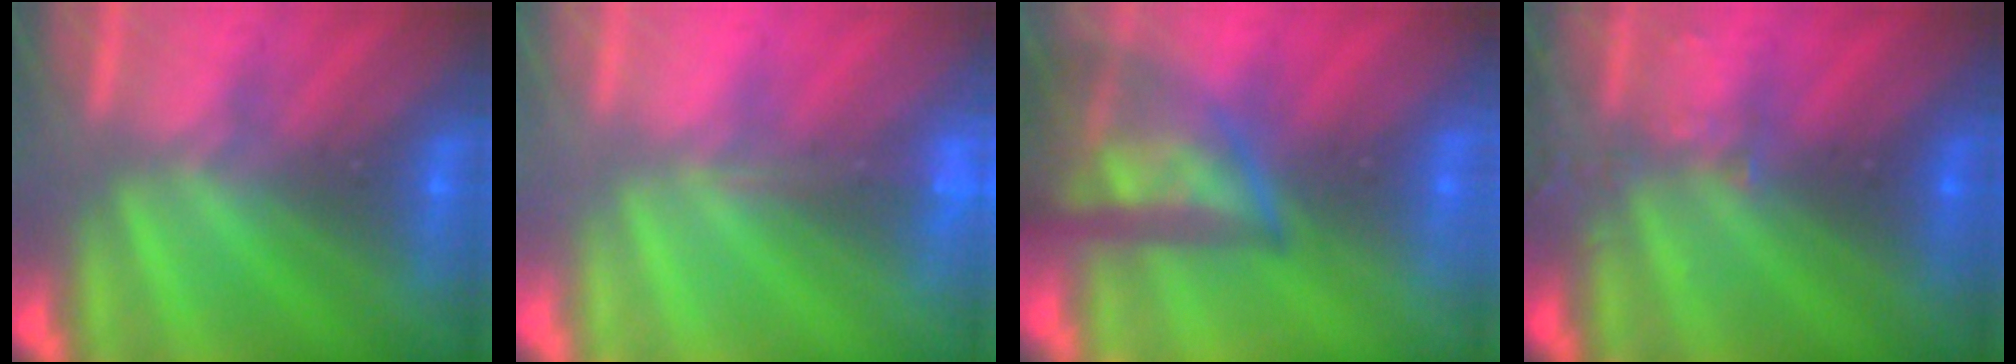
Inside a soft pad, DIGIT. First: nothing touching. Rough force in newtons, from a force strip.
{"total": 1.8}
{"total": 9.3}
{"total": 3.7}